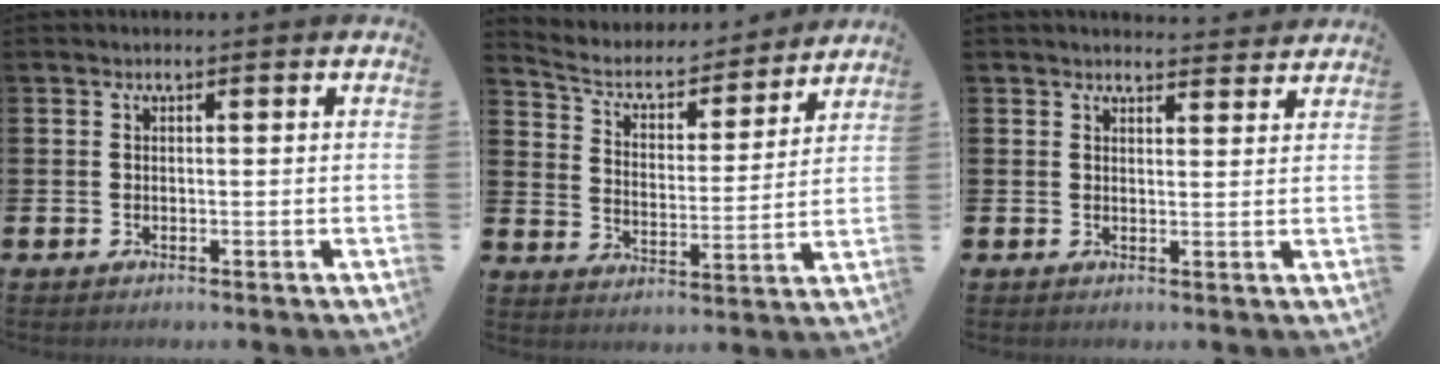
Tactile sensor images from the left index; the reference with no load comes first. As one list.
[{"total": 5.7, "force": [5.1, 2.1, 1.5], "torque": [-0.058, -0.043, 0.080]}, {"total": 4.1, "force": [4.0, 0.0, 0.5], "torque": [-0.018, -0.021, 0.073]}]